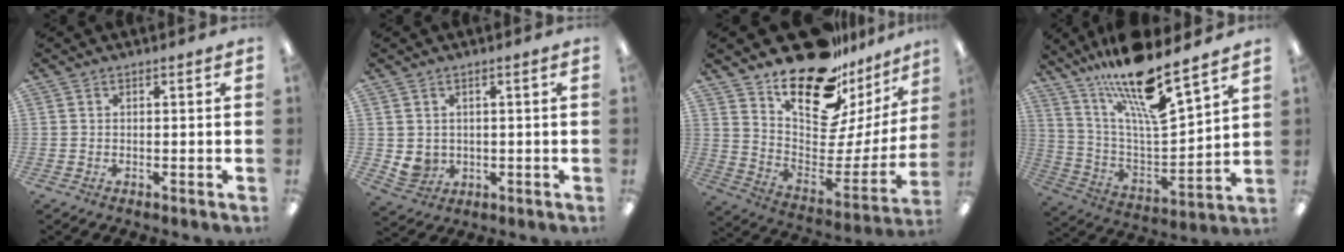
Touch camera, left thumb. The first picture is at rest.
{"total": 3.8, "force": [1.0, 3.5, 1.0], "torque": [-0.024, -0.004, 0.019]}
{"total": 22.3, "force": [16.6, 9.8, 11.3], "torque": [-0.166, -0.131, 0.290]}
{"total": 19.0, "force": [14.7, 3.7, 11.5], "torque": [-0.217, -0.099, 0.250]}